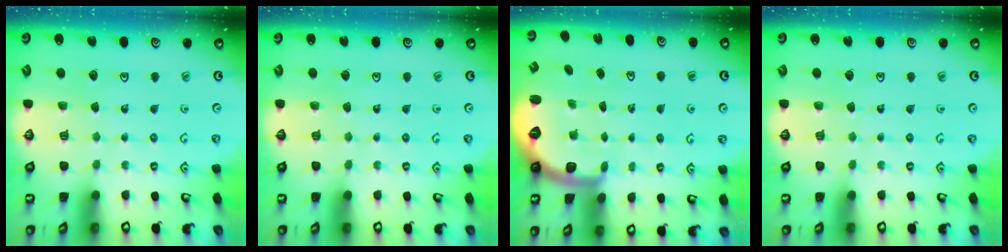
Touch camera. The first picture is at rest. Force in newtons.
{"total": 0.0}
{"total": 1.9, "press": 1.8, "slide": 0.5}
{"total": 0.0}